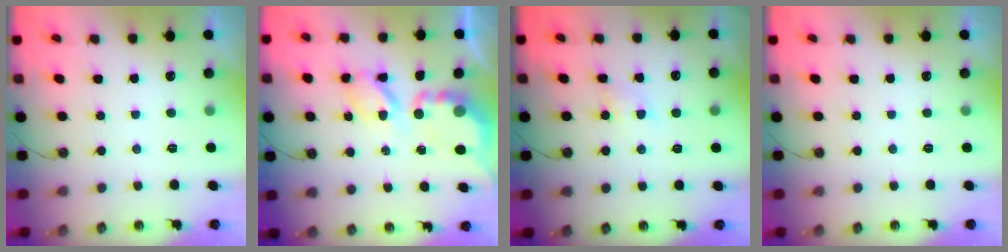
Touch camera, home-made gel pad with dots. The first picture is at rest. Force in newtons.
{"total": 7.9, "press": 7.9, "slide": 0.5}
{"total": 5.1, "press": 5.1, "slide": 0.7}
{"total": 0.0}